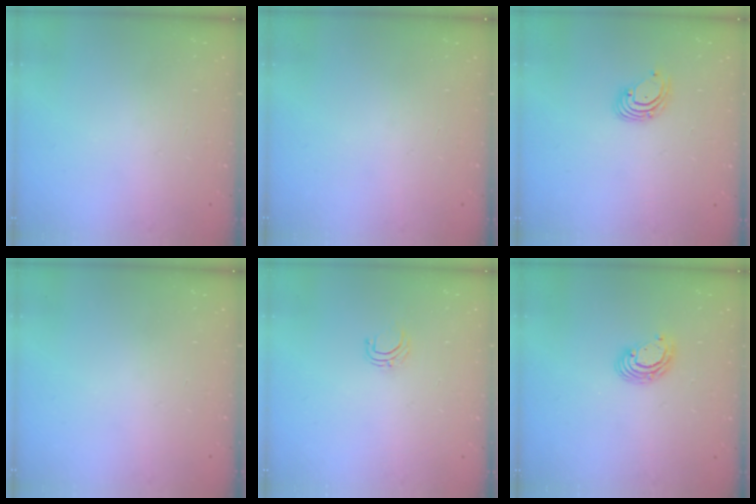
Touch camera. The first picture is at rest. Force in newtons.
{"total": 0.0}
{"total": 2.6, "press": 2.6, "slide": 0.1}
{"total": 0.0}
{"total": 3.8, "press": 3.8, "slide": 0.2}
{"total": 5.6, "press": 5.6, "slide": 0.2}